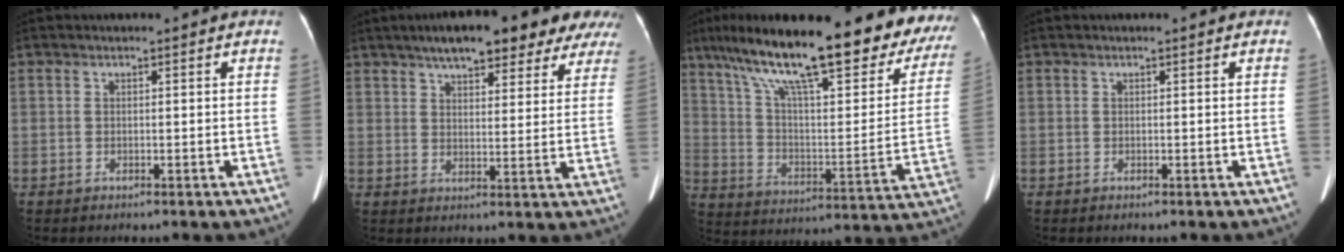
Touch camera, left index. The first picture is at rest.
{"total": 17.9, "force": [14.1, 4.9, 9.8], "torque": [-0.130, 0.035, 0.175]}
{"total": 32.0, "force": [24.8, 6.8, 19.0], "torque": [-0.290, -0.014, 0.343]}
{"total": 0.0}